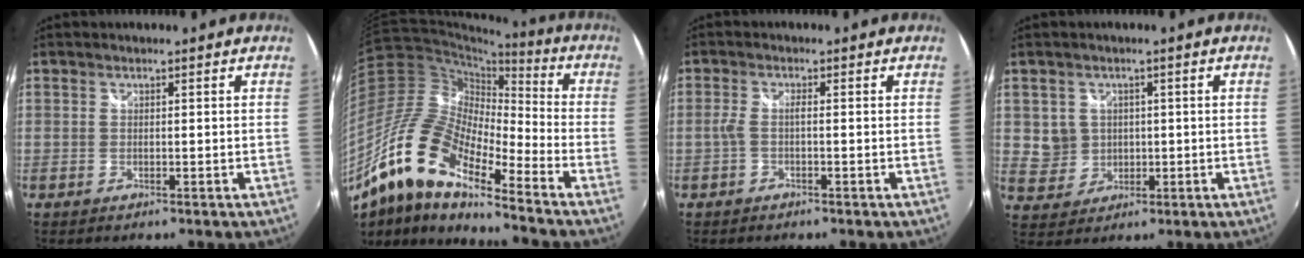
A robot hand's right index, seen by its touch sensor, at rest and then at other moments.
{"total": 16.9, "force": [-10.6, 4.6, 12.3], "torque": [-0.221, -0.001, -0.223]}
{"total": 2.0, "force": [-0.7, 0.1, 1.8], "torque": [-0.038, 0.001, -0.014]}
{"total": 5.2, "force": [0.8, 5.0, 1.1], "torque": [-0.025, 0.008, 0.024]}